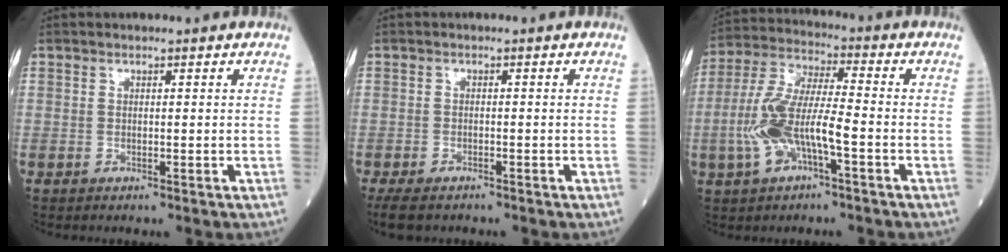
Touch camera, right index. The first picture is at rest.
{"total": 5.5, "force": [-4.3, 2.2, 2.5], "torque": [-0.045, -0.011, -0.069]}
{"total": 11.2, "force": [-3.2, 2.8, 10.3], "torque": [-0.229, 0.013, -0.060]}